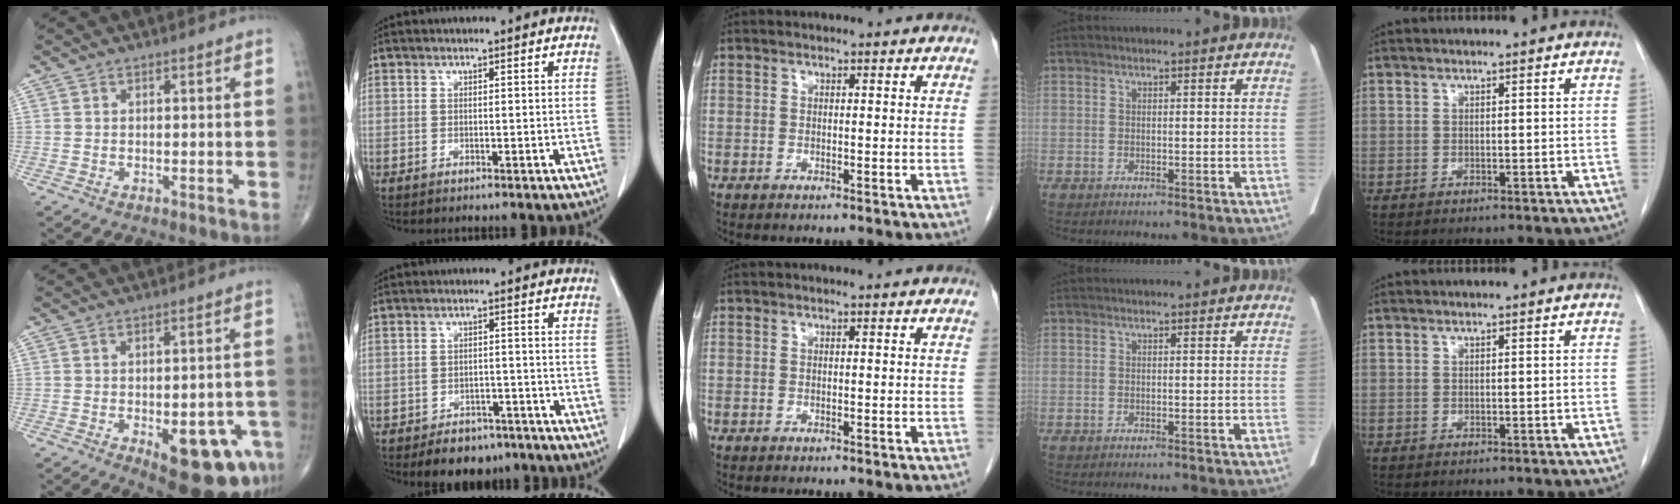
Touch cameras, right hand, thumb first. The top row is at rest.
{"thumb": {"total": 14.5, "force": [-6.1, 5.9, 11.7], "torque": [-0.113, 0.021, -0.064]}, "index": {"total": 6.5, "force": [-4.9, 3.7, 2.2], "torque": [-0.027, 0.006, -0.069]}}